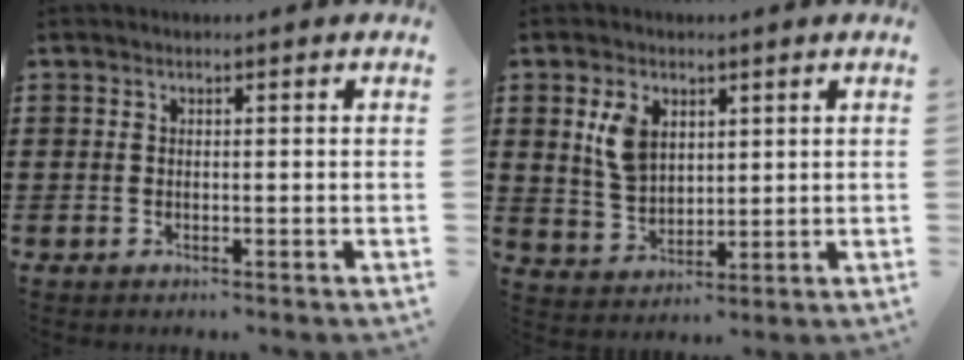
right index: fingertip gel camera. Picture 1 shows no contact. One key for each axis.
{"total": 6.4, "fx": 2.5, "fy": 4.3, "fz": 4.0, "tx": -0.101, "ty": 0.010, "tz": 0.044}